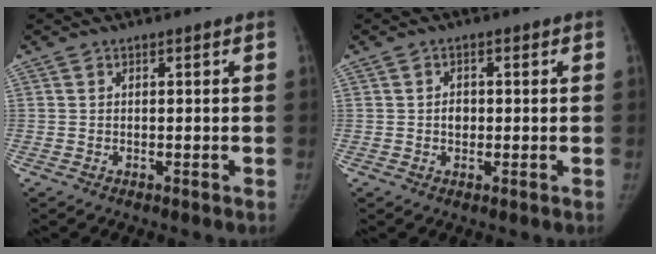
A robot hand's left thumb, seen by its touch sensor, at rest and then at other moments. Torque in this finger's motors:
{"motor_torque": [-0.34, 0.33, 0.16, 0.35, -0.01]}